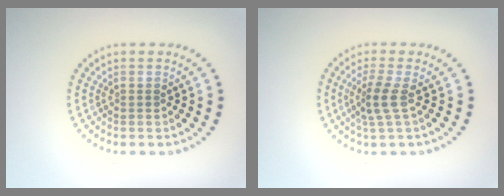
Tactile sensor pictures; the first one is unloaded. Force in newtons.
{"total": 2.3, "press": 1.9, "slide": 1.3}